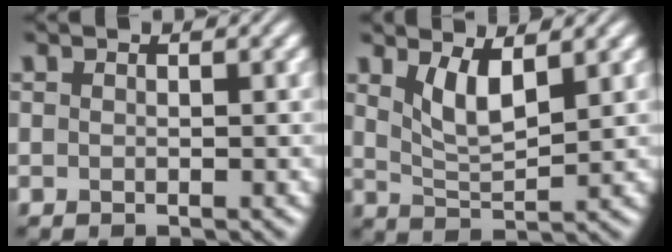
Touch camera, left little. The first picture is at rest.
{"total": 3.5, "force": [1.9, 1.1, 2.7], "torque": [-0.059, -0.010, 0.041]}